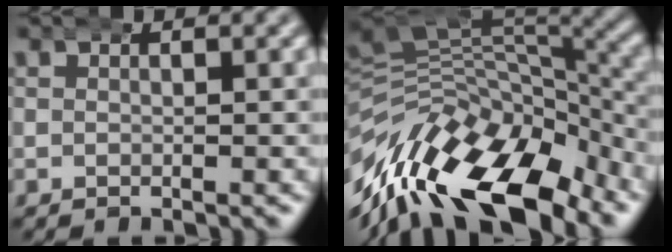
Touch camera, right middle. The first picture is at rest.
{"total": 14.6, "force": [-4.6, 9.1, 10.5], "torque": [-0.182, -0.026, -0.062]}